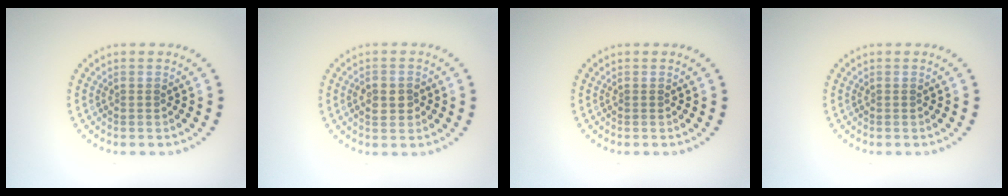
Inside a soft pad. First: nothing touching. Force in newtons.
{"total": 2.1, "press": 2.1, "slide": 0.2}
{"total": 0.0}
{"total": 0.0}